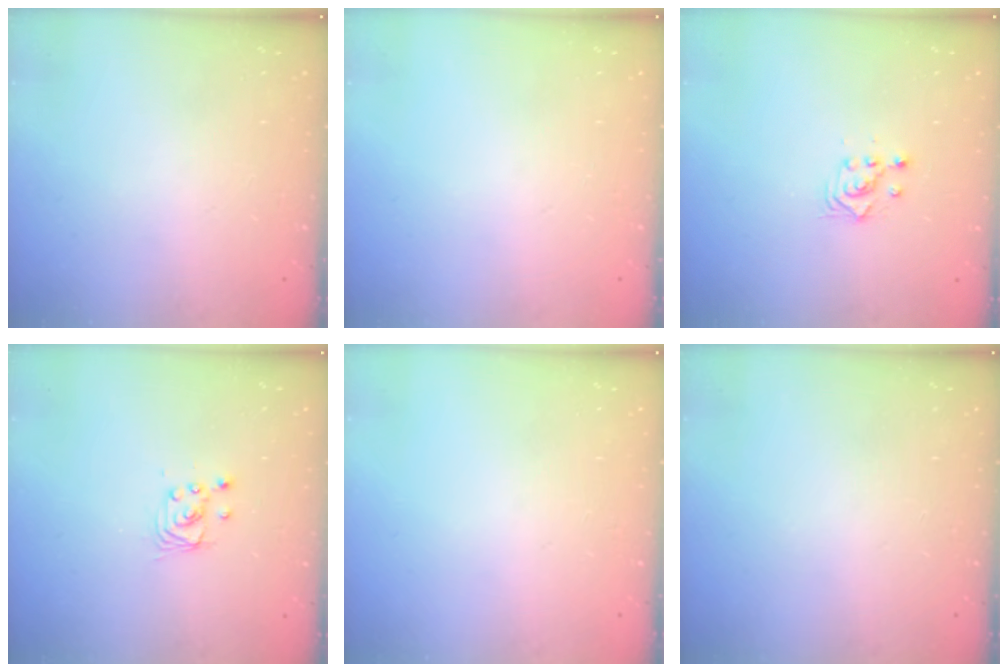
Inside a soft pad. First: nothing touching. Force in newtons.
{"total": 0.0}
{"total": 2.3, "press": 2.3, "slide": 0.2}
{"total": 2.9, "press": 2.9, "slide": 0.2}
{"total": 0.0}
{"total": 0.0}